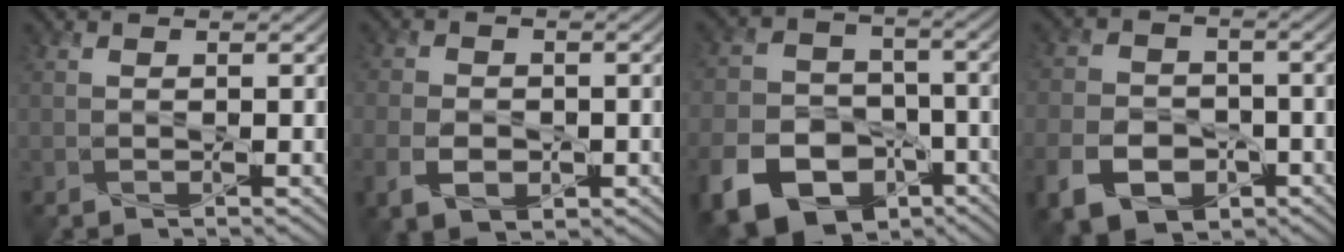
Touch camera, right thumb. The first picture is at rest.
{"total": 5.0, "force": [-1.8, 3.5, 3.1], "torque": [-0.070, -0.013, -0.036]}
{"total": 15.1, "force": [-8.1, 10.5, 7.2], "torque": [-0.183, -0.044, -0.147]}
{"total": 9.4, "force": [-4.5, 6.6, 4.9], "torque": [-0.113, -0.025, -0.088]}